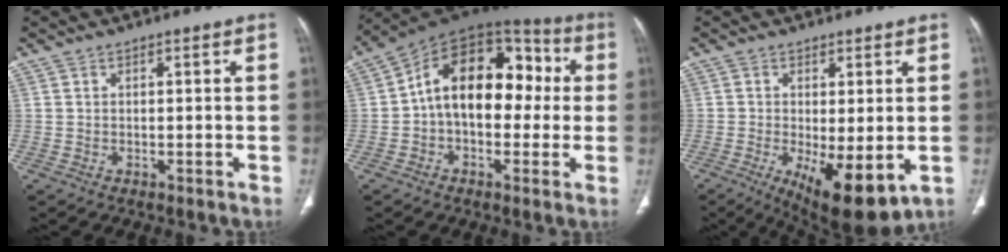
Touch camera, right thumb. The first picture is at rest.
{"total": 18.0, "force": [0.8, 11.4, 13.9], "torque": [-0.174, 0.056, 0.000]}
{"total": 11.8, "force": [-3.1, 4.4, 10.5], "torque": [-0.160, -0.025, -0.033]}